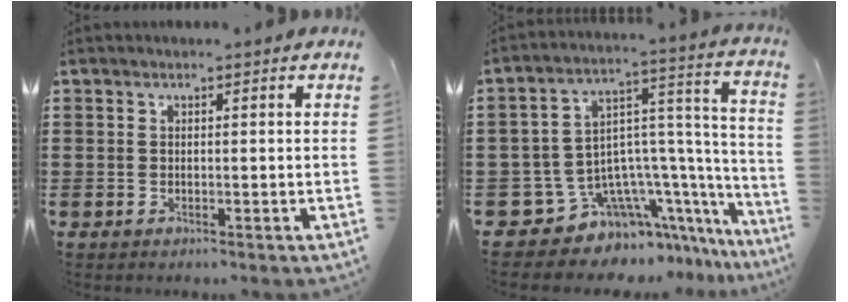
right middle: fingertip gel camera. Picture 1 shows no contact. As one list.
[{"total": 7.8, "force": [-5.0, 5.5, 2.4], "torque": [-0.080, -0.026, -0.091]}]